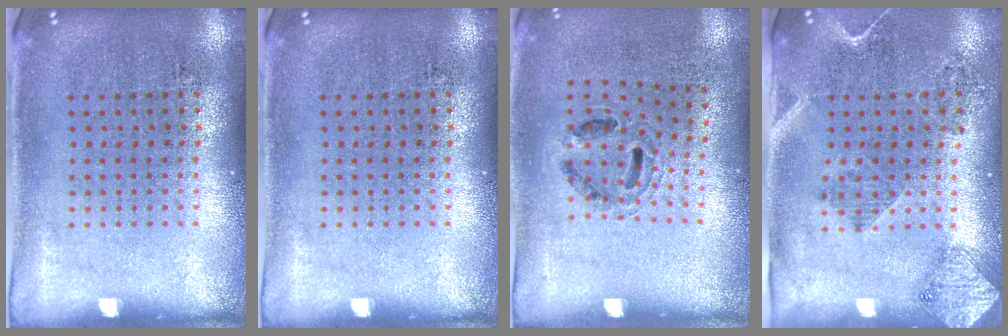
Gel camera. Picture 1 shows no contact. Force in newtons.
{"total": 0.0}
{"total": 0.9, "press": 0.8, "slide": 0.4}
{"total": 1.9, "press": 1.6, "slide": 0.9}